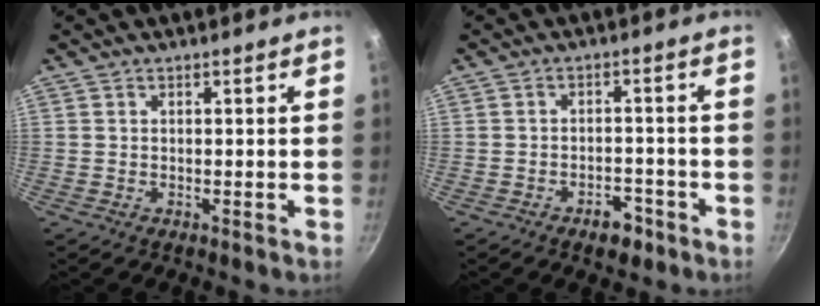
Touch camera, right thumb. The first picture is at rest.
{"total": 4.5, "force": [-2.9, 2.4, 2.5], "torque": [-0.024, 0.021, -0.042]}